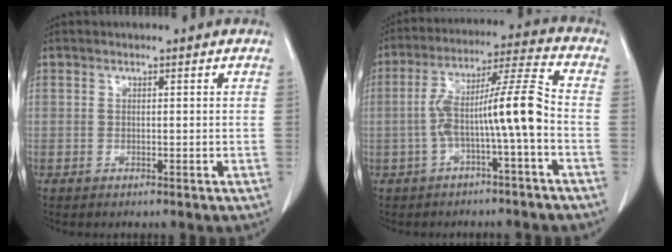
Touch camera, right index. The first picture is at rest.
{"total": 10.2, "force": [-2.3, -0.1, 9.9], "torque": [-0.174, 0.034, -0.042]}